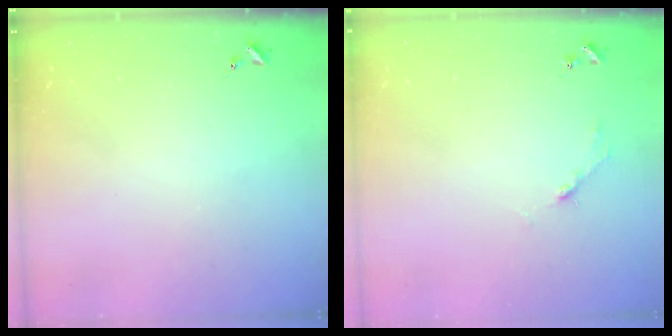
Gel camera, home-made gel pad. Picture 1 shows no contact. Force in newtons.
{"total": 2.7, "press": 2.7, "slide": 0.4}